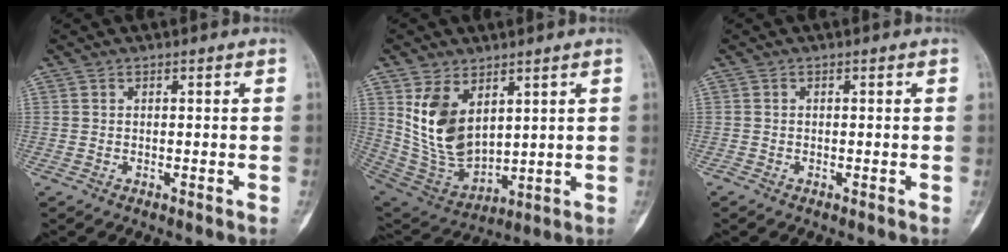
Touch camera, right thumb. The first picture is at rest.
{"total": 13.7, "force": [4.9, 8.3, 9.8], "torque": [-0.163, -0.029, 0.120]}
{"total": 1.7, "force": [-1.6, 0.2, -0.1], "torque": [0.003, -0.005, -0.039]}